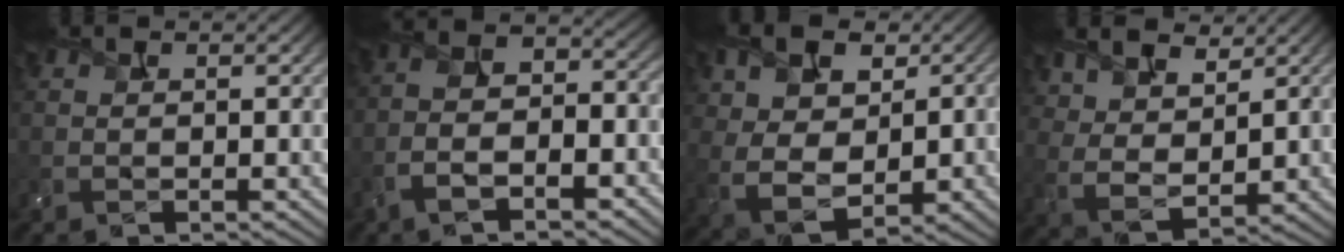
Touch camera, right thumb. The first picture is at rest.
{"total": 9.6, "force": [-4.7, 4.4, 7.1], "torque": [-0.135, -0.003, -0.091]}
{"total": 9.4, "force": [2.1, 6.3, 6.6], "torque": [-0.153, 0.004, 0.037]}
{"total": 7.9, "force": [5.3, 3.6, 4.5], "torque": [-0.101, 0.002, 0.096]}